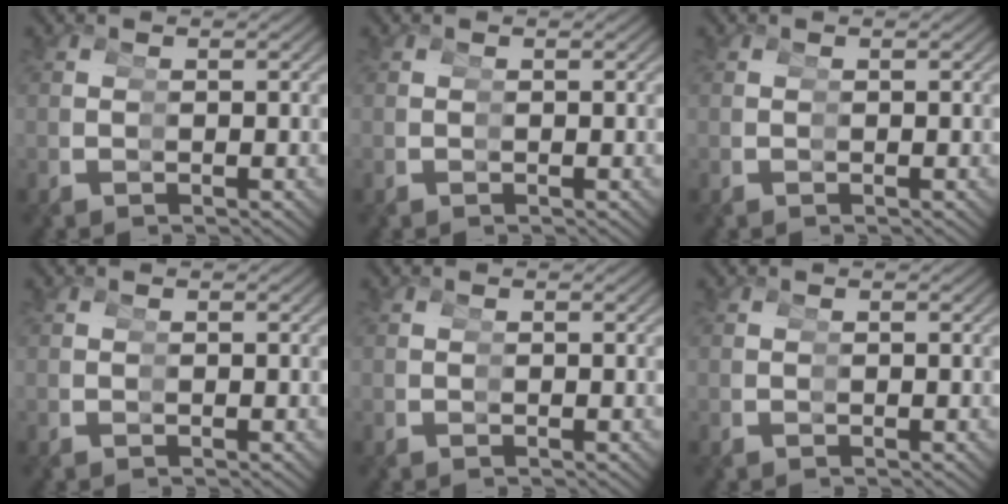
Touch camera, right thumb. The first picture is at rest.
{"total": 0.0}
{"total": 0.0}
{"total": 0.0}
{"total": 0.0}
{"total": 0.0}